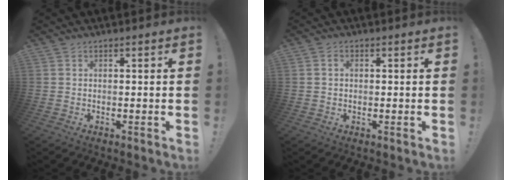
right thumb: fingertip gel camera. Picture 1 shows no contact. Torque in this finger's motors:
{"motor_torque": [-0.01, -0.15, 0.05, -0.05, 0.09]}